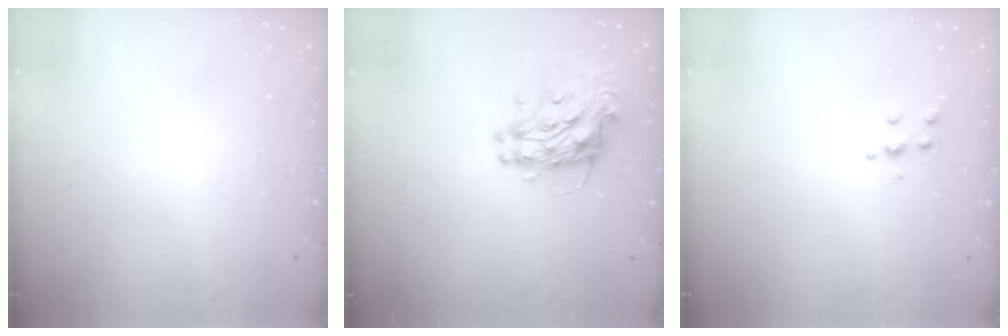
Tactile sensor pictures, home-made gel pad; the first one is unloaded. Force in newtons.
{"total": 12.9, "press": 12.9, "slide": 1.1}
{"total": 4.3, "press": 4.3, "slide": 0.4}